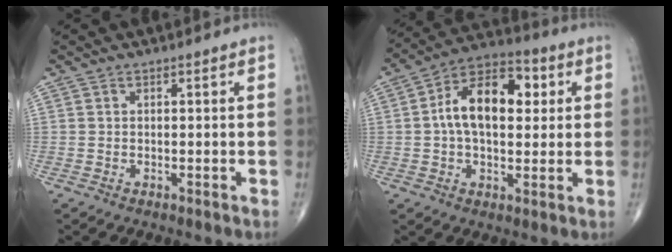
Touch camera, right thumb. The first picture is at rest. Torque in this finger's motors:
{"motor_torque": [1.29, 1.27, 1.13, -0.01, 0.10]}